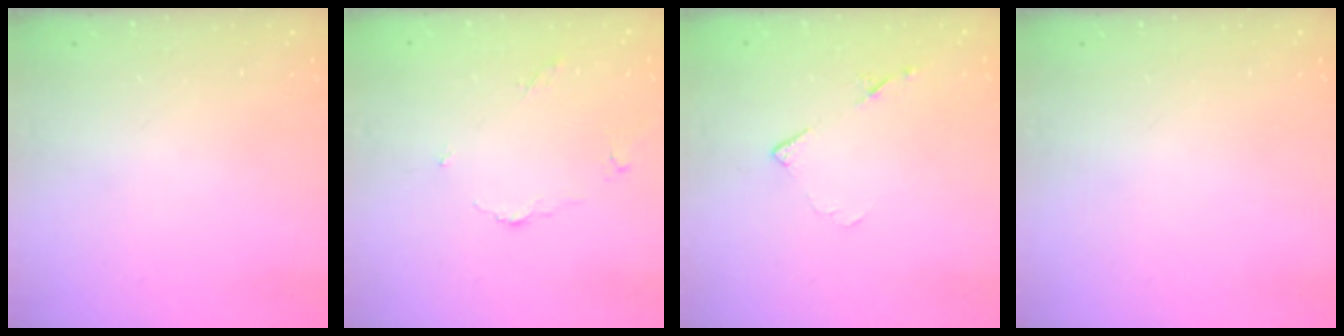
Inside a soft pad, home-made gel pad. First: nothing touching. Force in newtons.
{"total": 3.7, "press": 3.7, "slide": 0.5}
{"total": 8.1, "press": 8.0, "slide": 1.2}
{"total": 0.0}